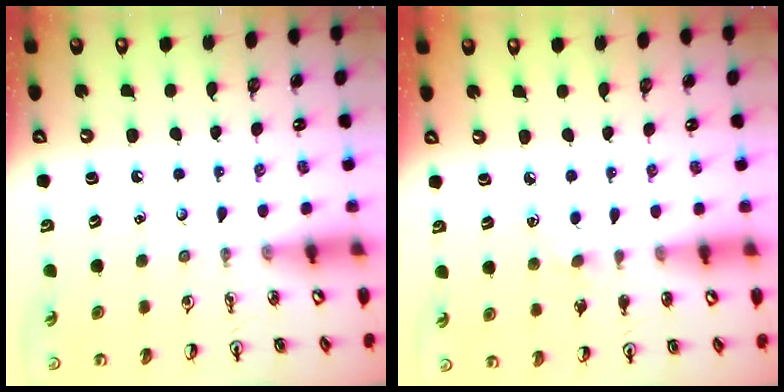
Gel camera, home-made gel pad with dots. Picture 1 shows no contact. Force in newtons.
{"total": 4.7, "press": 4.7, "slide": 0.6}